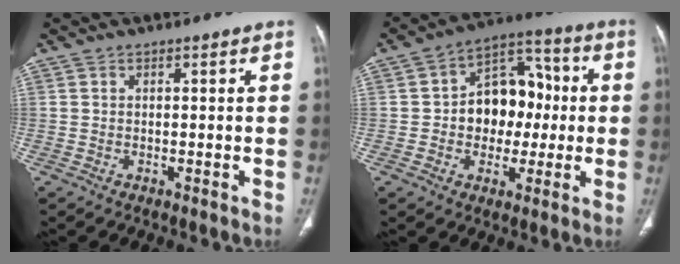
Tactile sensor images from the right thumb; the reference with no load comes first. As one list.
[{"total": 14.0, "force": [-0.1, 10.3, 9.5], "torque": [-0.085, 0.035, -0.006]}]